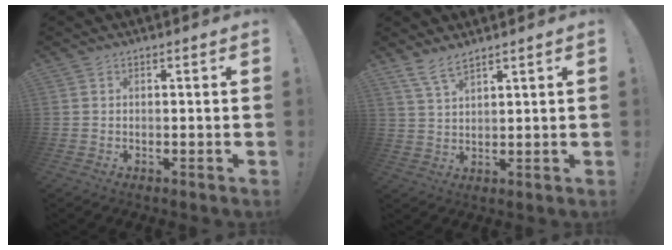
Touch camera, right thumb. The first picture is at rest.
{"total": 5.8, "force": [4.8, 1.4, 3.0], "torque": [-0.061, -0.022, 0.089]}